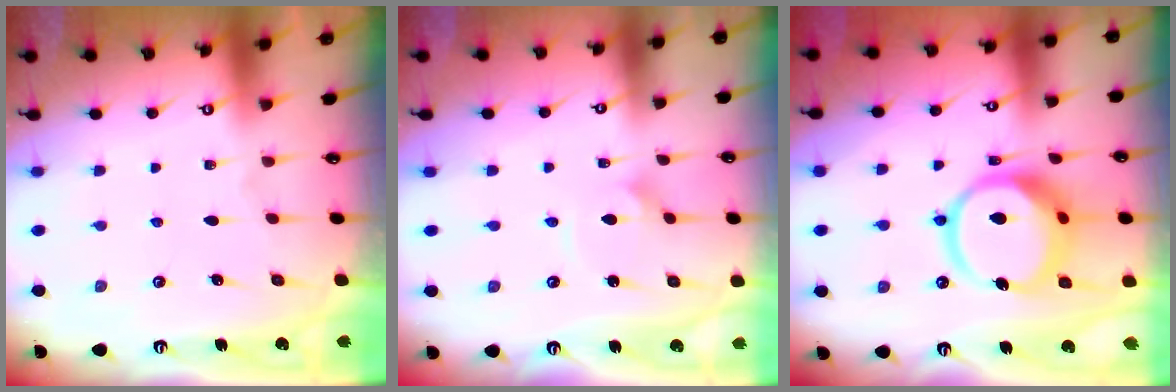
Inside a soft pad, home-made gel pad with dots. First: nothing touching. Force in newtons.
{"total": 2.0, "press": 2.0, "slide": 0.1}
{"total": 17.0, "press": 16.9, "slide": 1.9}